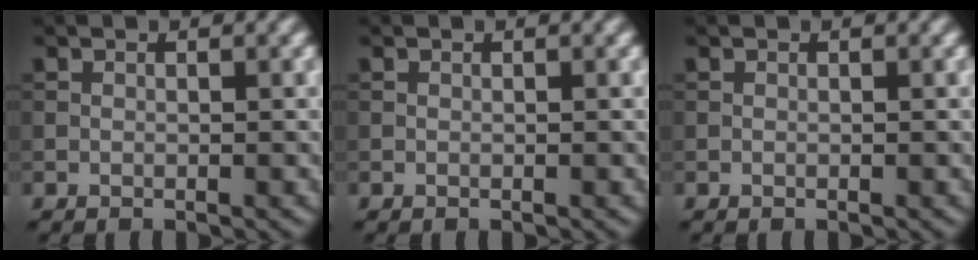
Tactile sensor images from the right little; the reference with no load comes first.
{"total": 0.0}
{"total": 0.0}